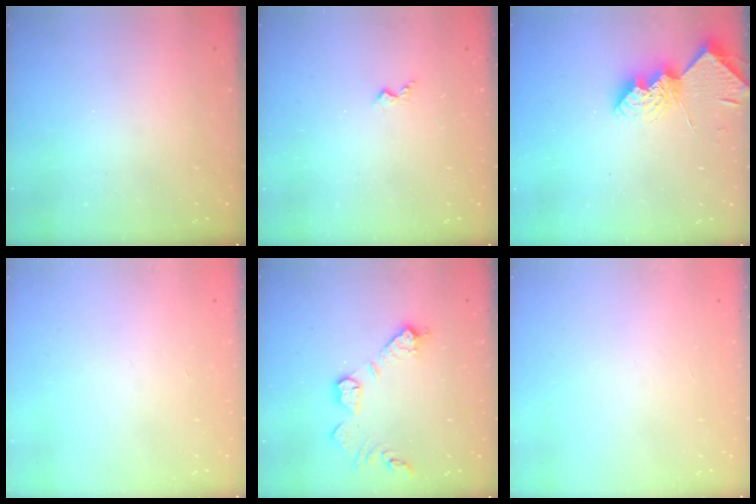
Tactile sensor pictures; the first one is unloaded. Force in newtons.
{"total": 3.7, "press": 3.6, "slide": 0.6}
{"total": 10.1, "press": 10.1, "slide": 0.7}
{"total": 0.0}
{"total": 12.9, "press": 12.8, "slide": 0.9}
{"total": 0.0}